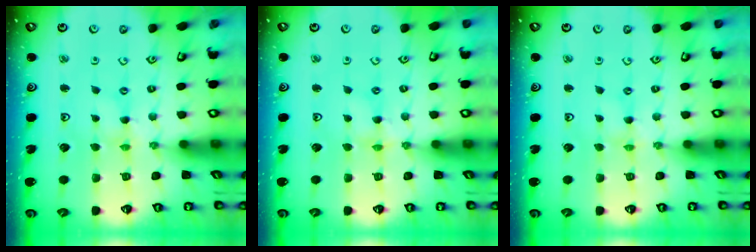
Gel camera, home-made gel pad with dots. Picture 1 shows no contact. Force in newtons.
{"total": 2.3, "press": 2.3, "slide": 0.3}
{"total": 0.0}